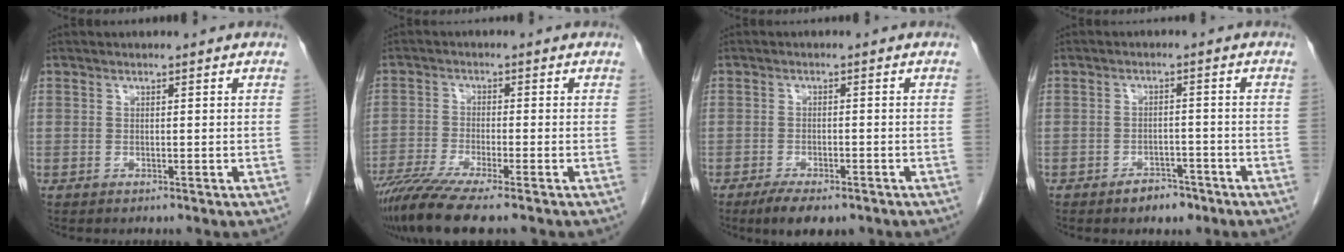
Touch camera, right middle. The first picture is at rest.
{"total": 8.3, "force": [-6.4, -0.1, 5.3], "torque": [-0.091, -0.022, -0.110]}
{"total": 6.0, "force": [-4.3, 2.0, 3.6], "torque": [-0.055, -0.007, -0.065]}
{"total": 3.5, "force": [-2.5, 1.9, 1.5], "torque": [-0.020, 0.005, -0.031]}